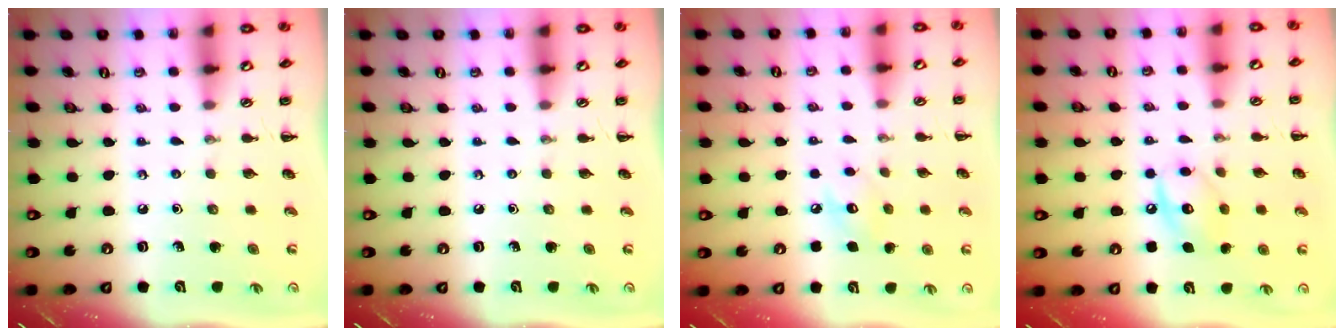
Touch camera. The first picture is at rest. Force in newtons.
{"total": 0.0}
{"total": 6.9, "press": 6.9, "slide": 1.1}
{"total": 10.6, "press": 10.5, "slide": 0.8}